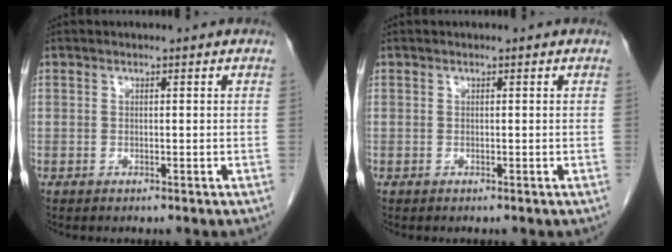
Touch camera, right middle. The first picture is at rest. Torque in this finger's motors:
{"motor_torque": [0.00, 0.00, 0.00, 0.00]}